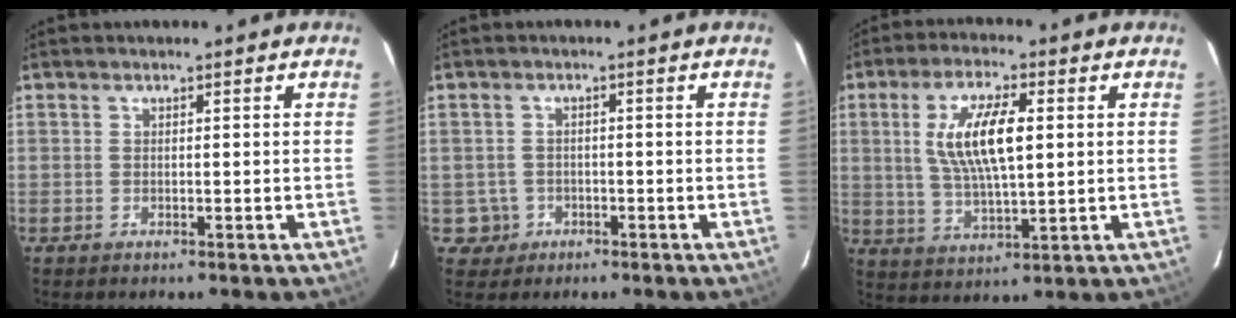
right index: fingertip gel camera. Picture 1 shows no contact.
{"total": 3.7, "force": [-1.2, 3.5, 0.0], "torque": [-0.008, 0.014, -0.015]}
{"total": 11.3, "force": [2.1, 3.5, 10.5], "torque": [-0.202, 0.003, 0.045]}